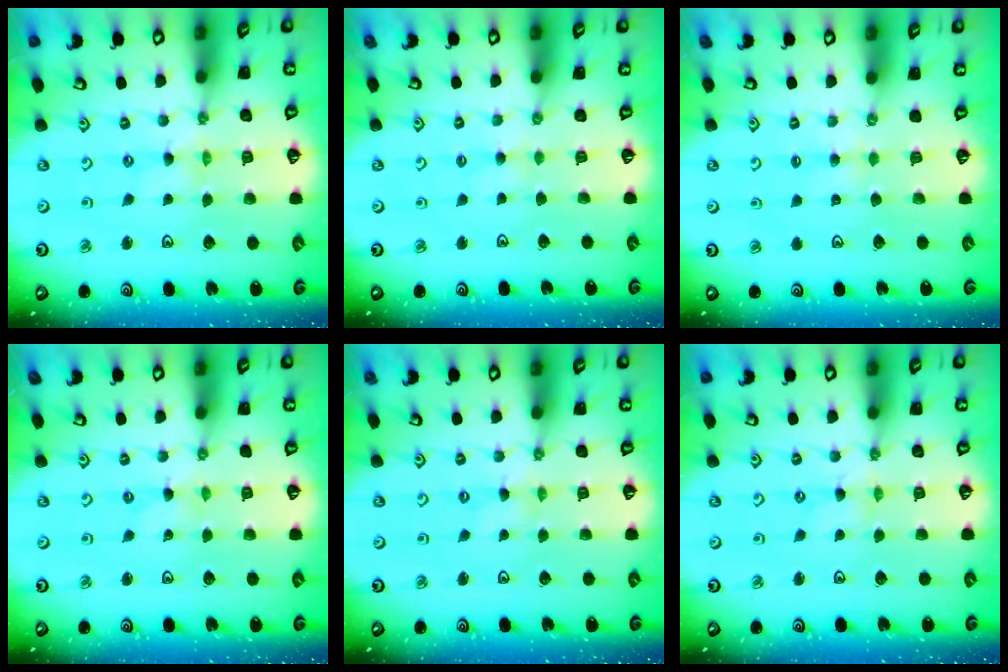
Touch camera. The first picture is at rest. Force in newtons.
{"total": 1.6, "press": 1.6, "slide": 0.3}
{"total": 3.2, "press": 3.1, "slide": 0.5}
{"total": 0.0}
{"total": 0.0}
{"total": 0.8, "press": 0.8, "slide": 0.2}